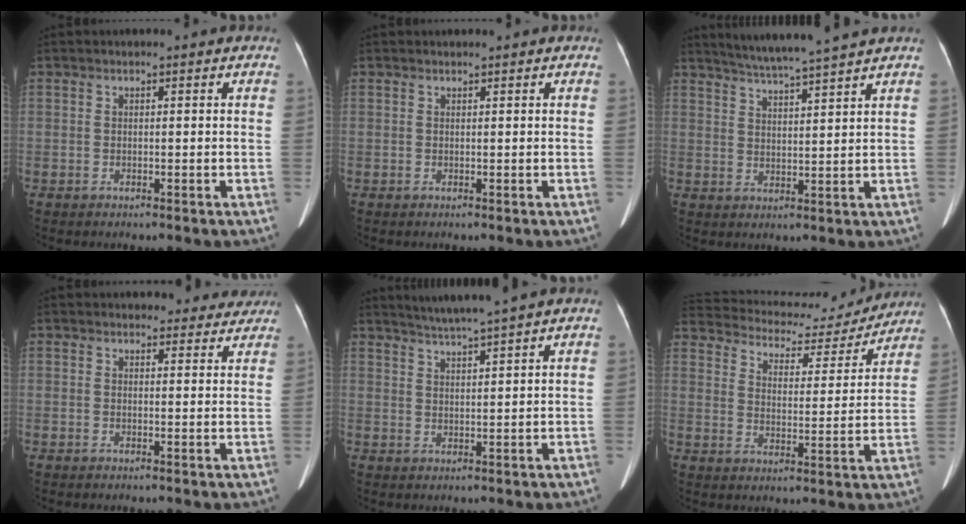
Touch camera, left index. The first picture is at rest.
{"total": 0.0}
{"total": 9.5, "force": [8.4, -1.6, 4.0], "torque": [-0.071, 0.008, 0.129]}
{"total": 7.7, "force": [7.1, 2.7, 0.8], "torque": [0.023, 0.004, 0.060]}
{"total": 5.6, "force": [4.8, -1.7, 2.4], "torque": [-0.043, 0.003, 0.085]}
{"total": 18.6, "force": [16.9, 5.5, 5.5], "torque": [-0.100, 0.014, 0.233]}